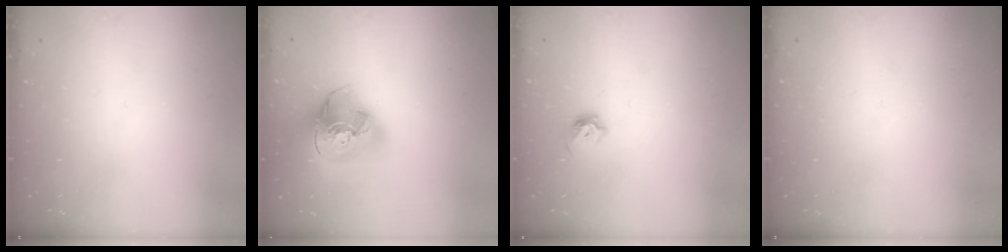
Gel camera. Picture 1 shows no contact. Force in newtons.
{"total": 19.0, "press": 18.8, "slide": 2.5}
{"total": 5.5, "press": 5.4, "slide": 0.8}
{"total": 0.0}